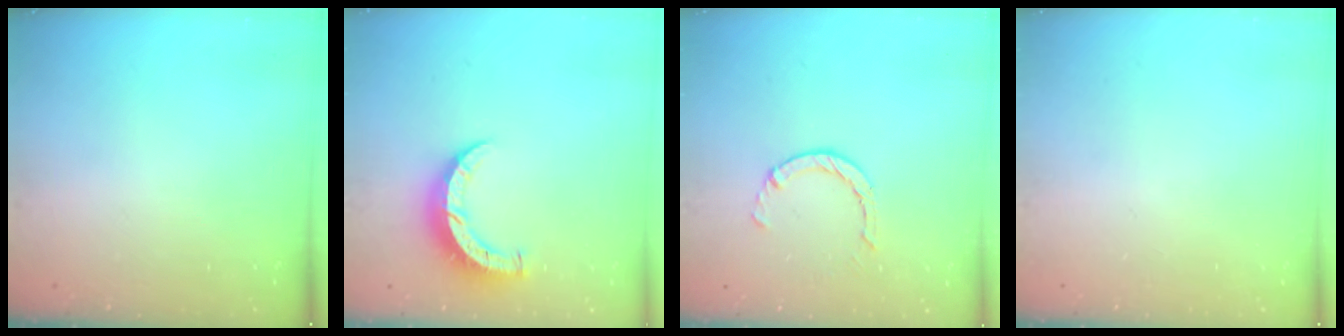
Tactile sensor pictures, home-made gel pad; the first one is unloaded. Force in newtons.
{"total": 7.7, "press": 7.7, "slide": 0.5}
{"total": 2.9, "press": 2.8, "slide": 0.4}
{"total": 0.0}